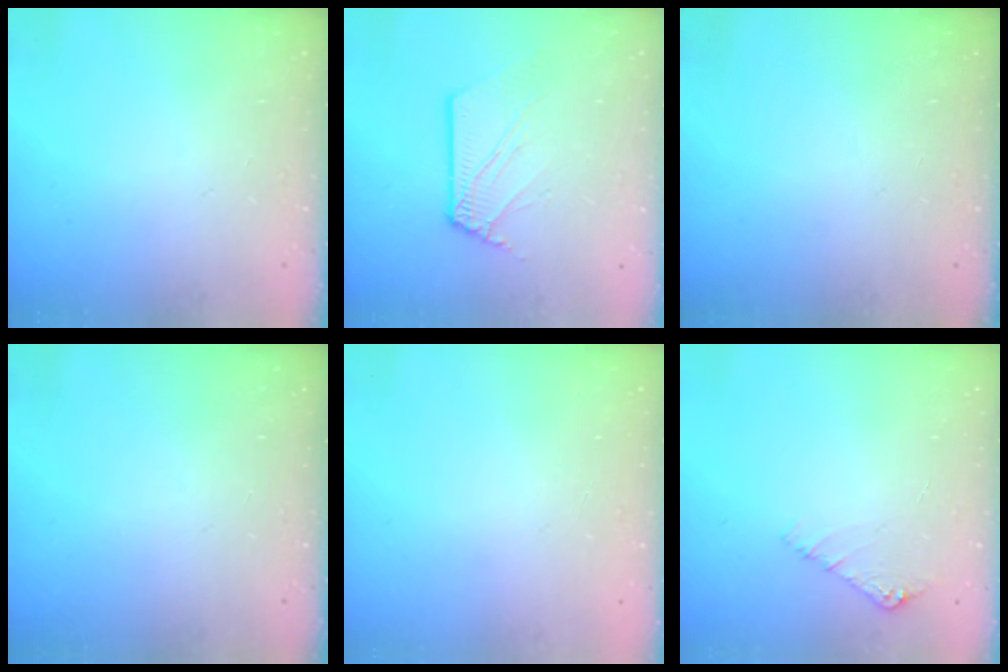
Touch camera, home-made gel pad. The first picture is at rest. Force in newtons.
{"total": 4.0, "press": 4.0, "slide": 0.4}
{"total": 0.0}
{"total": 0.0}
{"total": 0.0}
{"total": 4.3, "press": 4.3, "slide": 0.5}